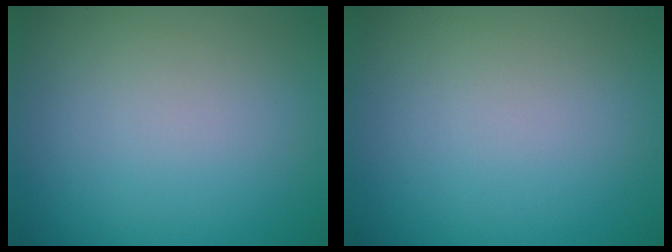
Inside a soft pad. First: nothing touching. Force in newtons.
{"total": 0.0}